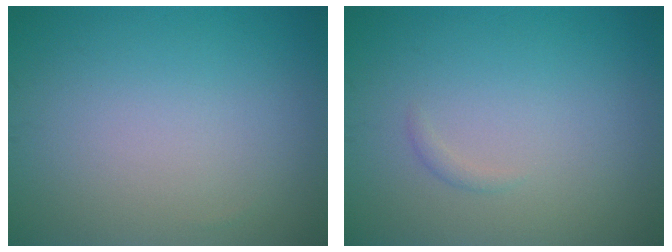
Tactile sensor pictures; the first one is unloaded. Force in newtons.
{"total": 0.6, "press": 0.5, "slide": 0.1}